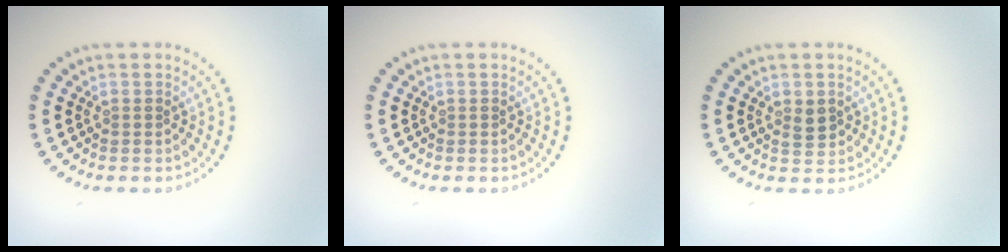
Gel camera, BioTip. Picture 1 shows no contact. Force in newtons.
{"total": 0.0}
{"total": 1.6, "press": 1.6, "slide": 0.4}